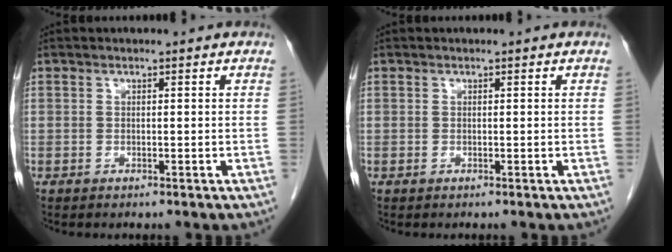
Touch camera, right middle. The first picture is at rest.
{"total": 0.0}